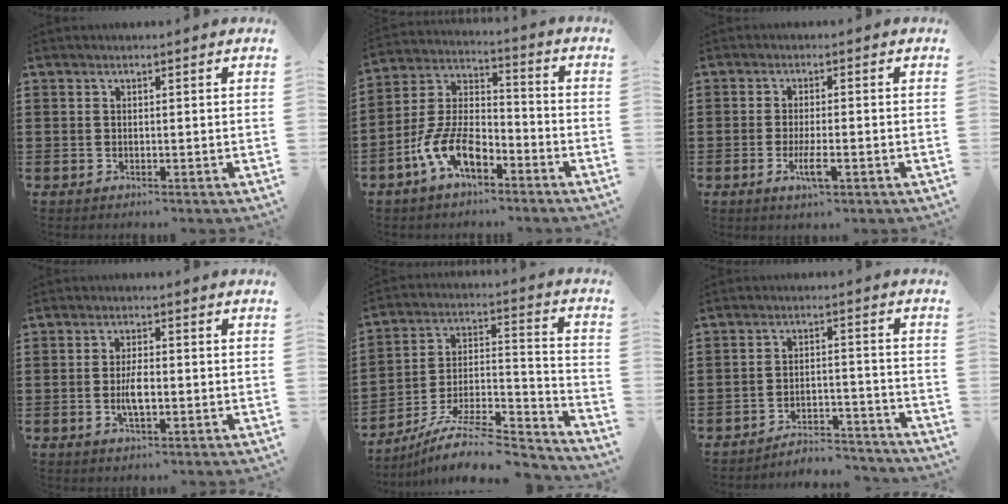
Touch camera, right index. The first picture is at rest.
{"total": 10.2, "force": [-6.1, 4.6, 6.8], "torque": [-0.167, 0.000, -0.122]}
{"total": 4.0, "force": [-1.6, 0.9, 3.6], "torque": [-0.072, -0.005, -0.032]}
{"total": 4.9, "force": [-0.9, 1.8, 4.5], "torque": [-0.093, -0.001, -0.020]}
{"total": 9.7, "force": [-7.9, 2.4, 5.0], "torque": [-0.081, 0.020, -0.154]}
{"total": 4.4, "force": [-4.4, 0.5, 0.6], "torque": [-0.012, 0.009, -0.091]}